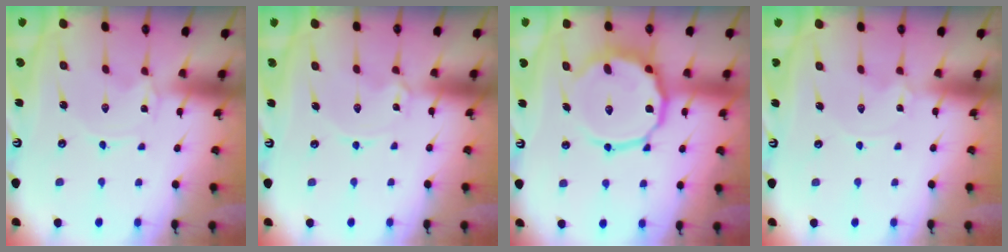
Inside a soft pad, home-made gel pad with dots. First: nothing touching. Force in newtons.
{"total": 2.4, "press": 2.4, "slide": 0.1}
{"total": 14.6, "press": 14.5, "slide": 1.9}
{"total": 1.4, "press": 1.4, "slide": 0.2}